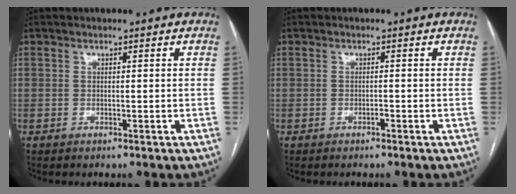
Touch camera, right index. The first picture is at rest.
{"total": 0.5, "force": [-0.4, 0.1, 0.3], "torque": [-0.009, 0.000, -0.007]}